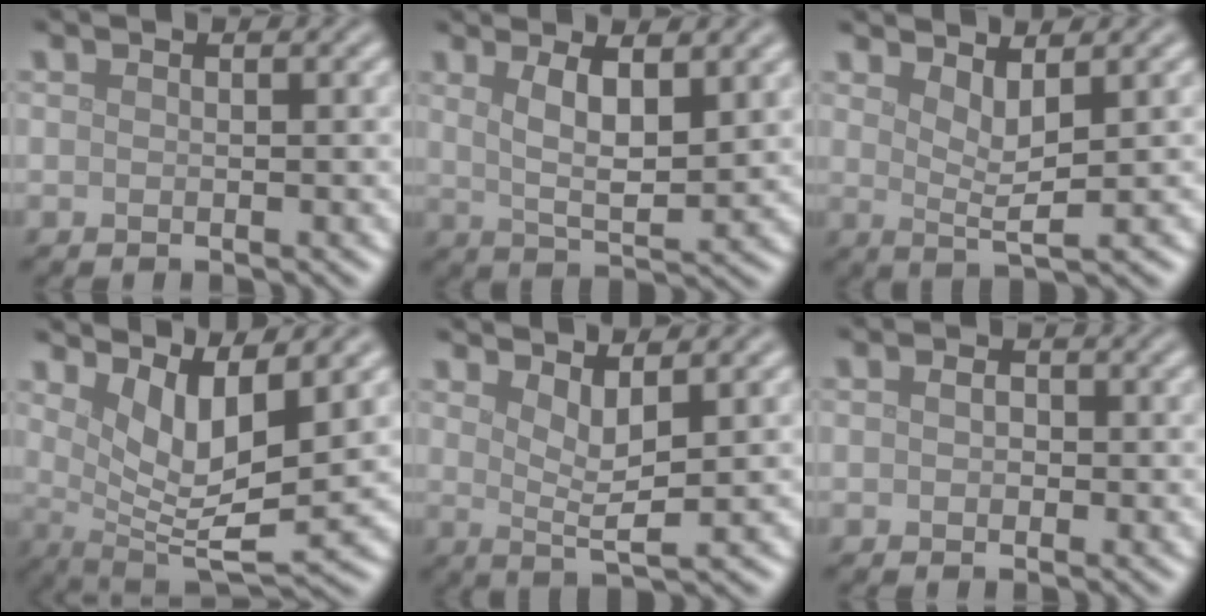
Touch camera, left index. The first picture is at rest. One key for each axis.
{"total": 5.0, "fx": 2.0, "fy": 1.5, "fz": 4.3, "tx": -0.078, "ty": -0.010, "tz": 0.038}
{"total": 2.7, "fx": 1.3, "fy": 0.5, "fz": 2.4, "tx": -0.044, "ty": -0.010, "tz": 0.026}
{"total": 6.2, "fx": 2.7, "fy": 1.7, "fz": 5.4, "tx": -0.096, "ty": -0.008, "tz": 0.052}
{"total": 3.0, "fx": 1.3, "fy": 0.6, "fz": 2.7, "tx": -0.052, "ty": -0.011, "tz": 0.026}
{"total": 1.7, "fx": 0.3, "fy": 1.3, "fz": 1.0, "tx": -0.004, "ty": 0.002, "tz": -0.012}